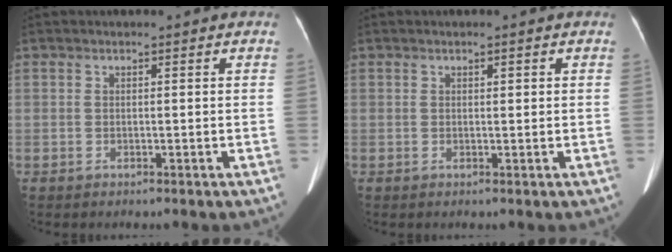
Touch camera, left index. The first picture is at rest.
{"total": 0.9, "force": [0.4, 0.3, 0.7], "torque": [-0.010, 0.000, 0.005]}